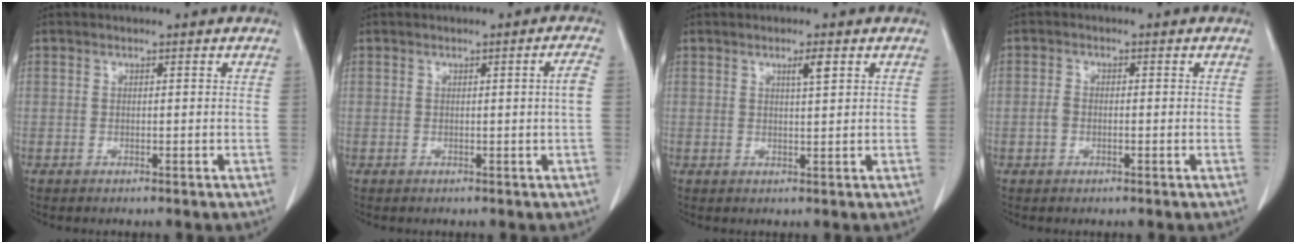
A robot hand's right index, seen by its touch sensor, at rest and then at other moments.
{"total": 1.9, "force": [-0.1, -0.5, 1.8], "torque": [-0.028, -0.001, 0.003]}
{"total": 2.1, "force": [1.1, 0.0, 1.9], "torque": [-0.034, -0.002, 0.018]}
{"total": 1.7, "force": [-0.4, 1.1, 1.2], "torque": [-0.027, 0.007, -0.007]}